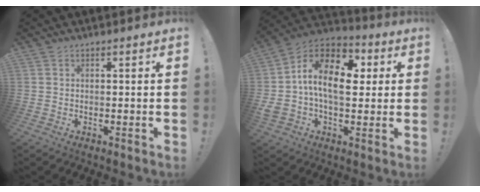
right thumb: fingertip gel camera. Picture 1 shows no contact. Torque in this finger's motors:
{"motor_torque": [-0.21, 1.26, 0.83, 0.75, 0.15]}